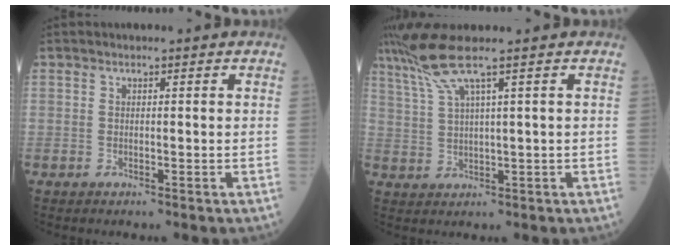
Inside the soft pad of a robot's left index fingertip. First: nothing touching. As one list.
[{"total": 5.4, "force": [4.0, -1.2, 3.5], "torque": [-0.089, 0.004, 0.089]}]